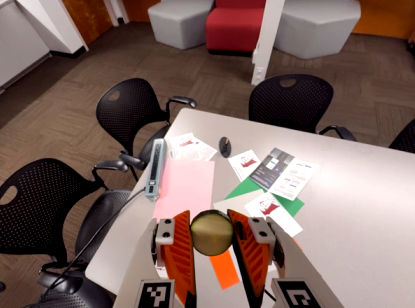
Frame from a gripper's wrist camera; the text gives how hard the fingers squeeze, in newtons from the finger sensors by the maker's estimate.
{"total": 12.3, "left": 12.2, "right": 12.5}